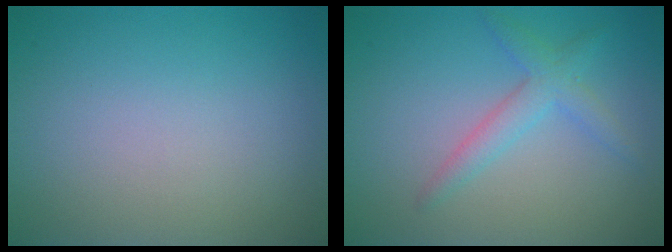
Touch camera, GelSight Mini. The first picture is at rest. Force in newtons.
{"total": 2.5, "press": 2.5, "slide": 0.1}